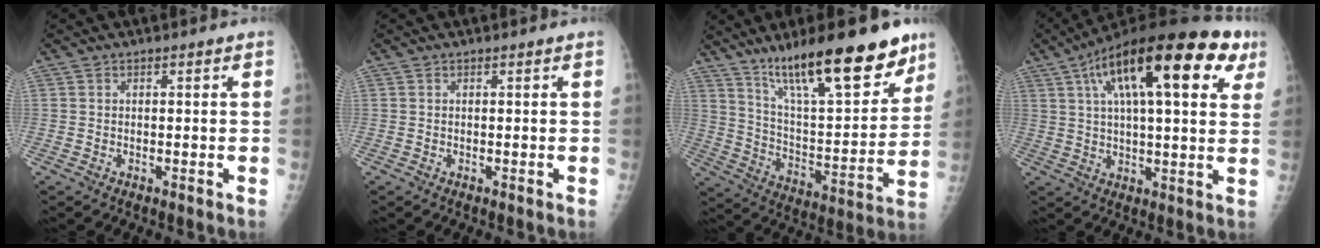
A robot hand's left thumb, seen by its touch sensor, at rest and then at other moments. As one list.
[{"total": 0.0}, {"total": 24.0, "force": [16.1, 6.4, 16.7], "torque": [-0.232, -0.067, 0.269]}, {"total": 25.4, "force": [10.9, 9.0, 21.1], "torque": [-0.310, 0.019, 0.161]}]